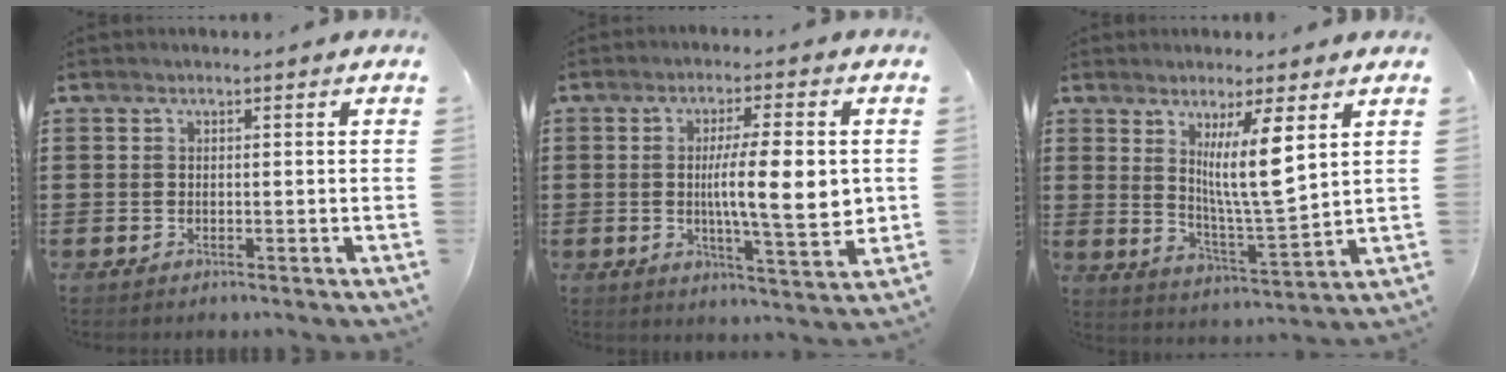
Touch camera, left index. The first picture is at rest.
{"total": 10.7, "force": [0.5, 2.3, 10.5], "torque": [-0.169, 0.000, 0.006]}
{"total": 9.2, "force": [4.4, 1.1, 8.0], "torque": [-0.147, -0.022, 0.071]}